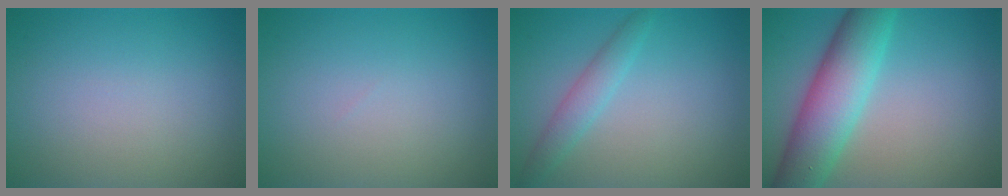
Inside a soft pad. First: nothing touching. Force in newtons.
{"total": 0.0}
{"total": 2.2, "press": 2.2, "slide": 0.1}
{"total": 7.8, "press": 7.8, "slide": 0.4}